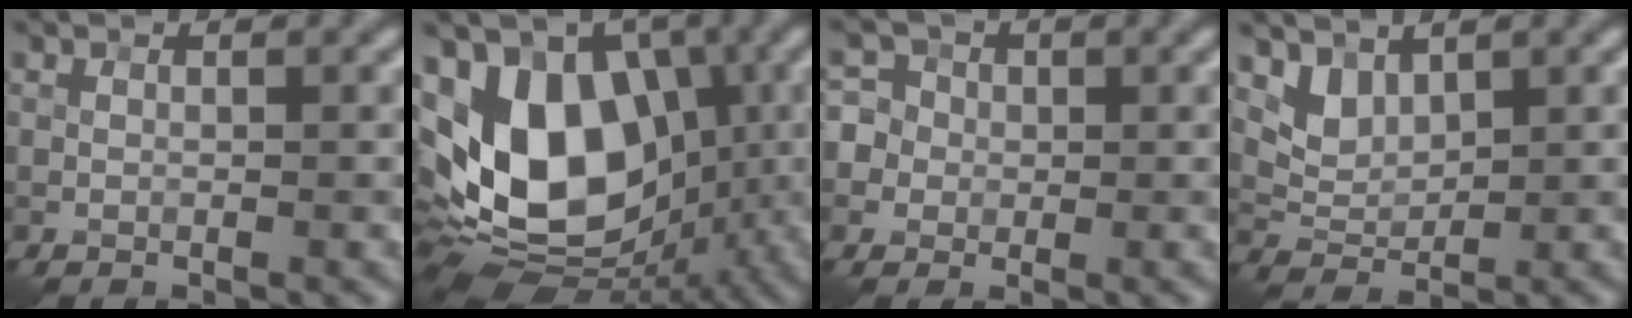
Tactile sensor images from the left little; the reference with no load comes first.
{"total": 14.6, "force": [-0.4, 9.6, 11.0], "torque": [-0.190, 0.004, -0.020]}
{"total": 4.9, "force": [0.3, 4.7, 1.4], "torque": [-0.016, 0.033, -0.011]}
{"total": 2.2, "force": [1.8, 1.0, 0.9], "torque": [-0.028, -0.015, 0.043]}